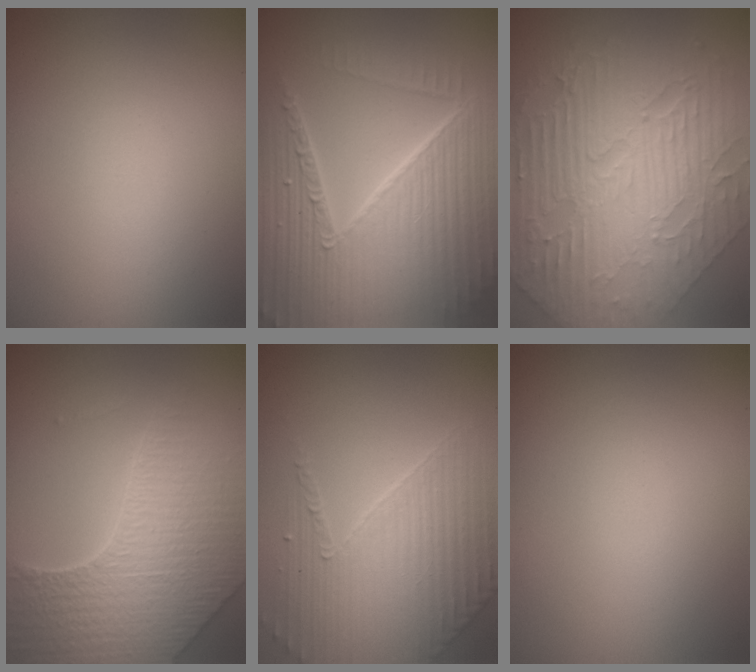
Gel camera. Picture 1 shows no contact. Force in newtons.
{"total": 10.5, "press": 6.5, "slide": 8.2}
{"total": 11.3, "press": 7.6, "slide": 8.4}
{"total": 8.1, "press": 5.7, "slide": 5.7}
{"total": 3.8, "press": 3.6, "slide": 1.1}
{"total": 0.0}